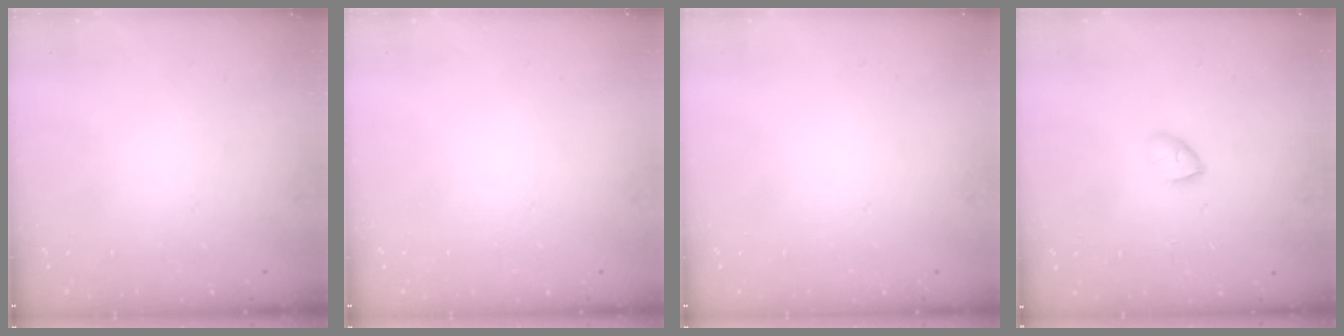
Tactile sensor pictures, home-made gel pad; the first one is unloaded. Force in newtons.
{"total": 0.0}
{"total": 0.0}
{"total": 2.6, "press": 2.5, "slide": 0.8}